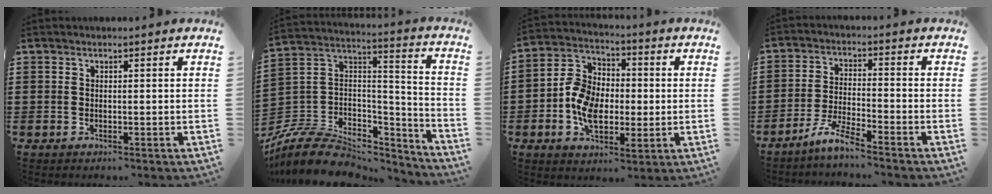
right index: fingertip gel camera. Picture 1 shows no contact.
{"total": 9.3, "force": [-6.8, 5.1, 3.6], "torque": [-0.084, 0.019, -0.131]}
{"total": 8.7, "force": [-1.2, 6.4, 5.8], "torque": [-0.142, 0.012, -0.026]}
{"total": 4.9, "force": [-4.4, -0.2, 2.2], "torque": [-0.059, -0.009, -0.088]}